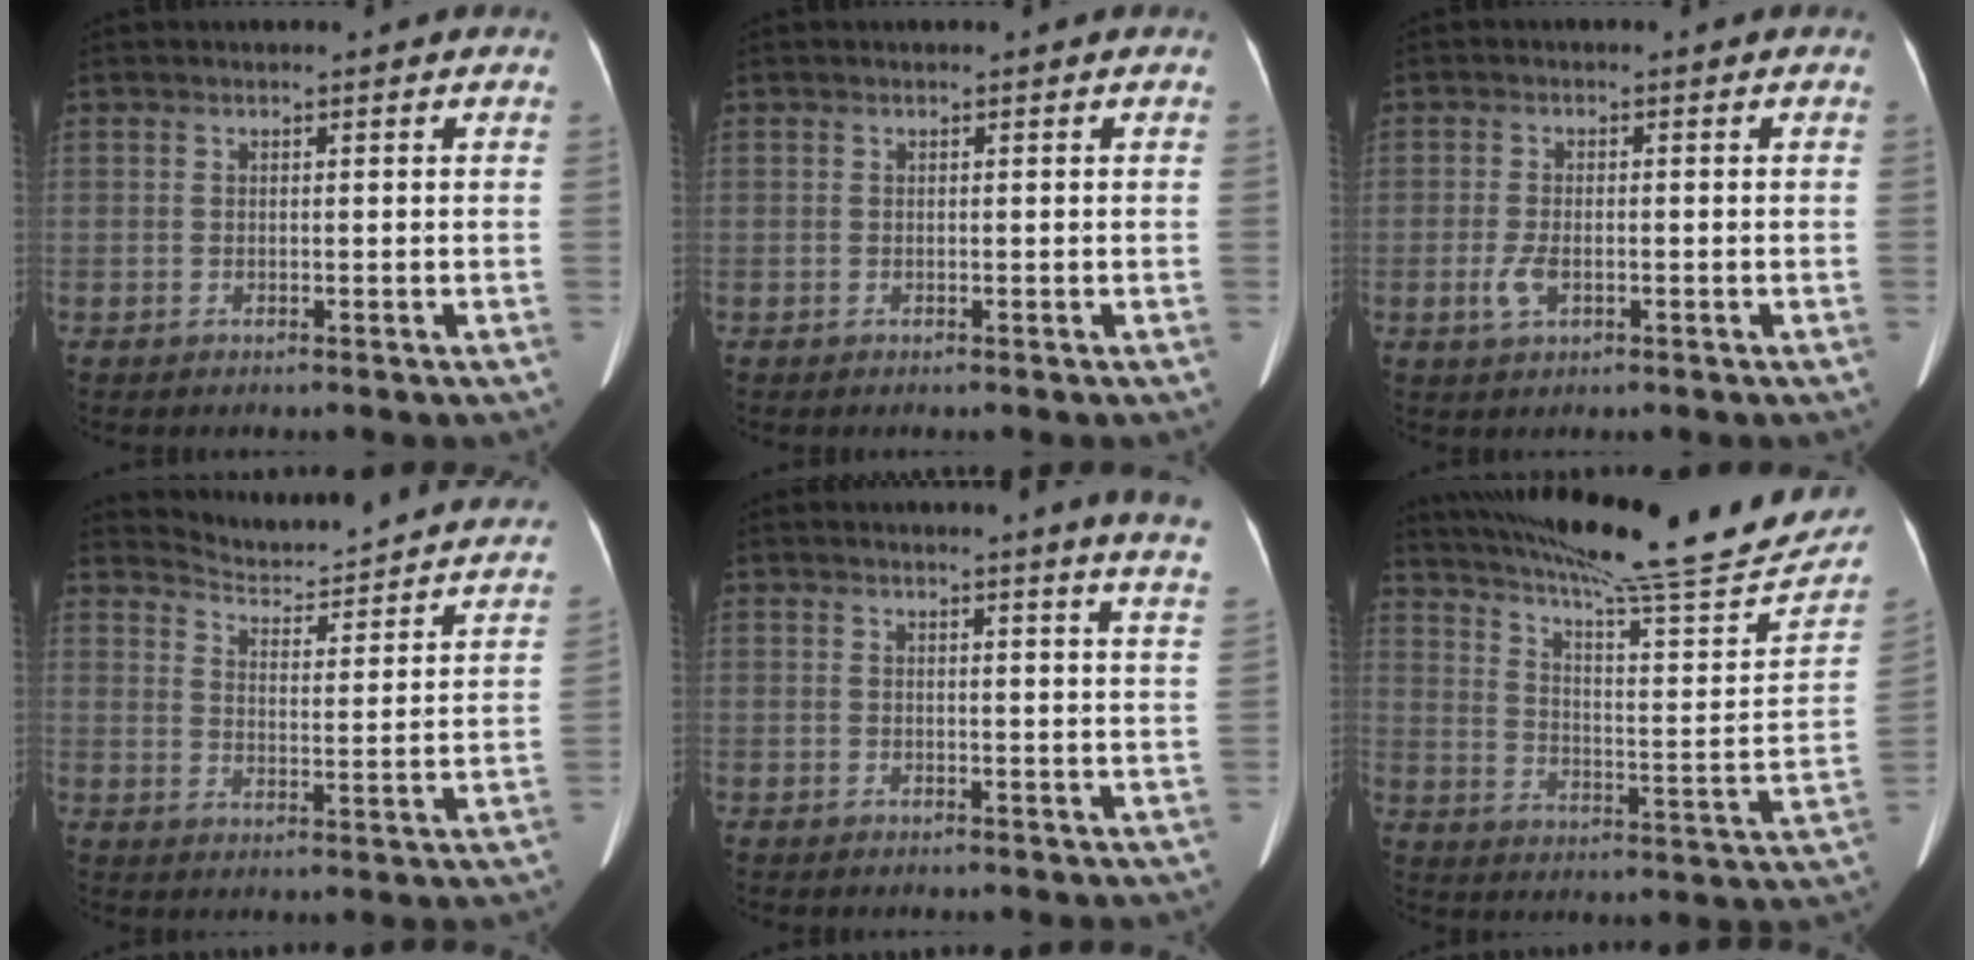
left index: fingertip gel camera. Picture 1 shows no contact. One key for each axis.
{"total": 0.0}
{"total": 3.0, "fx": -1.1, "fy": 1.4, "fz": 2.4, "tx": -0.056, "ty": -0.004, "tz": -0.019}
{"total": 19.8, "fx": 19.2, "fy": 2.1, "fz": 4.8, "tx": -0.064, "ty": -0.055, "tz": 0.236}
{"total": 9.4, "fx": 8.5, "fy": -1.4, "fz": 3.9, "tx": -0.039, "ty": -0.055, "tz": 0.071}
{"total": 27.3, "fx": 23.8, "fy": 2.1, "fz": 13.3, "tx": -0.211, "ty": -0.044, "tz": 0.321}